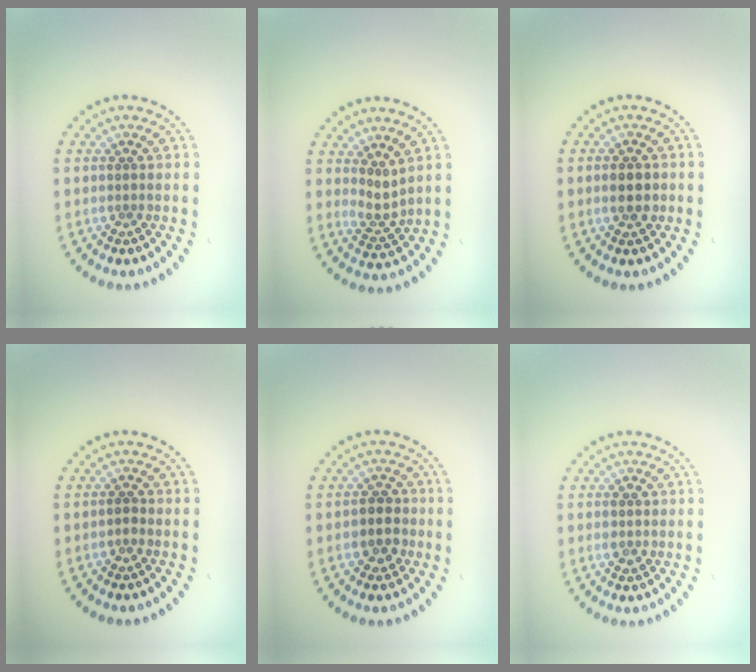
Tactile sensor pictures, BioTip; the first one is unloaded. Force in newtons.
{"total": 2.1, "press": 1.4, "slide": 1.5}
{"total": 2.4, "press": 2.4, "slide": 0.1}
{"total": 0.7, "press": 0.6, "slide": 0.2}
{"total": 2.5, "press": 2.3, "slide": 0.8}
{"total": 1.3, "press": 1.3, "slide": 0.1}